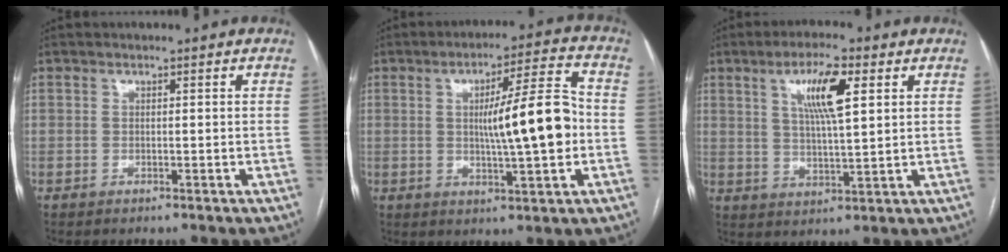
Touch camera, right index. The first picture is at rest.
{"total": 12.0, "force": [-0.4, 0.9, 11.9], "torque": [-0.183, 0.013, -0.006]}
{"total": 8.5, "force": [3.4, 1.3, 7.7], "torque": [-0.140, 0.003, 0.060]}